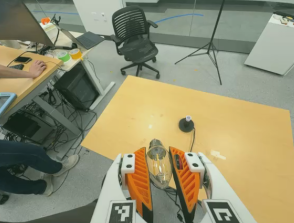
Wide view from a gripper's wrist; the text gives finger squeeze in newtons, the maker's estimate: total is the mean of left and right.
{"total": 10.5, "left": 10.0, "right": 10.9}